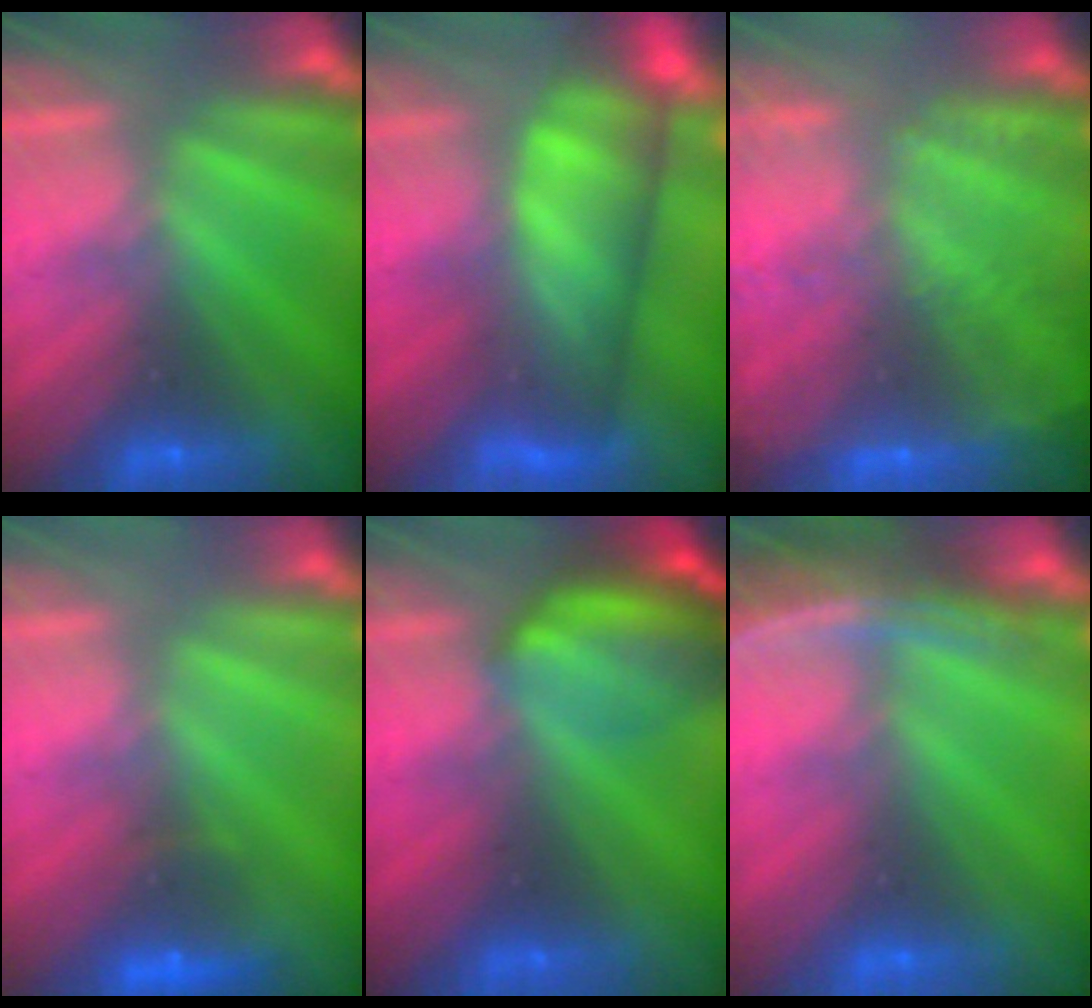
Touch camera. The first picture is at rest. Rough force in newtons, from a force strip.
{"total": 7.8}
{"total": 6.1}
{"total": 2.4}
{"total": 7.5}
{"total": 3.8}